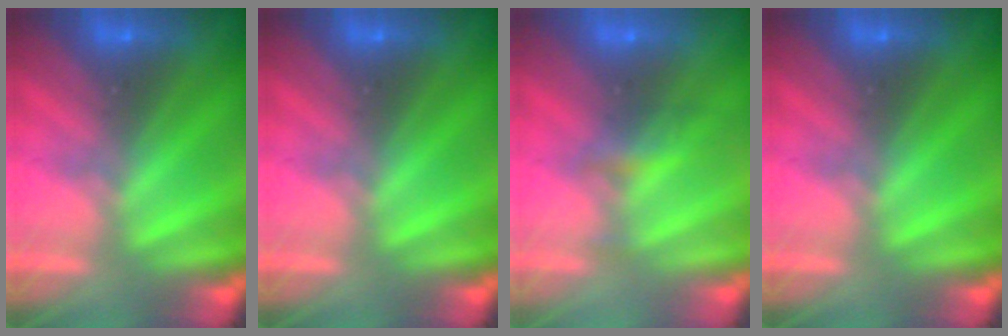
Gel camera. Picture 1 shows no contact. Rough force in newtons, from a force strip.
{"total": 0.0}
{"total": 2.2}
{"total": 0.0}